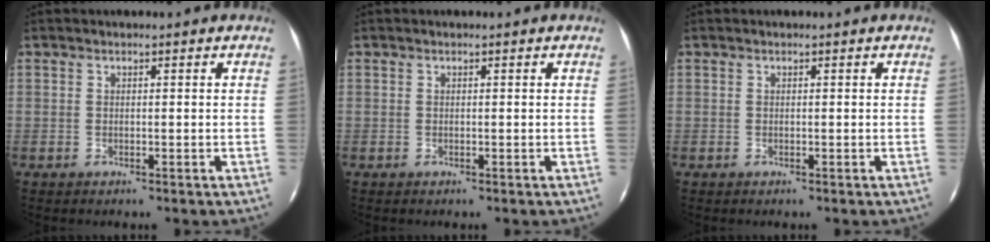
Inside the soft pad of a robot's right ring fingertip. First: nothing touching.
{"total": 0.0}
{"total": 0.0}